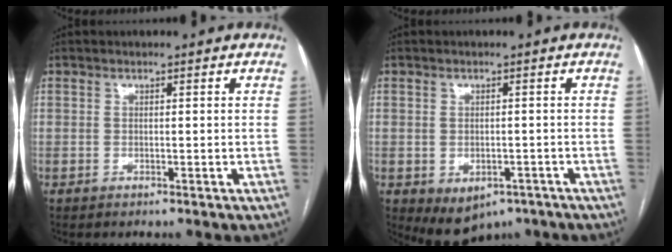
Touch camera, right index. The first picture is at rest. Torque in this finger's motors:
{"motor_torque": [1.47, -0.67, 0.19, 0.02]}